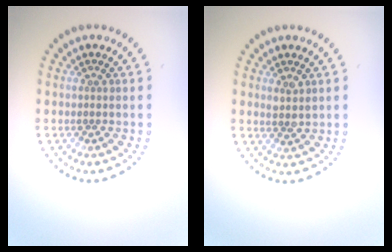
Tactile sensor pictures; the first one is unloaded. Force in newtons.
{"total": 1.4, "press": 1.2, "slide": 0.7}